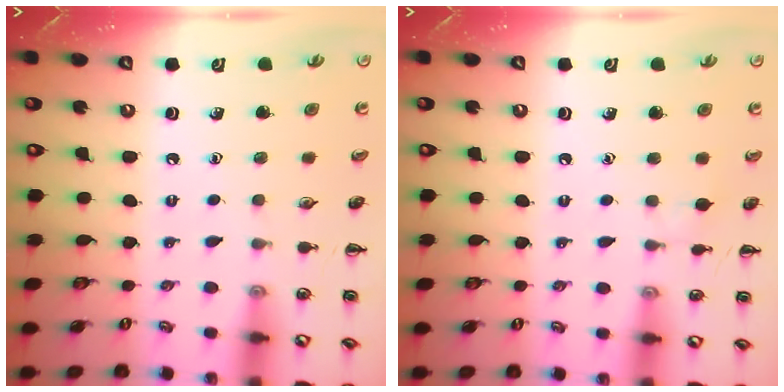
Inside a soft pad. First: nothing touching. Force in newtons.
{"total": 3.9, "press": 3.6, "slide": 1.4}